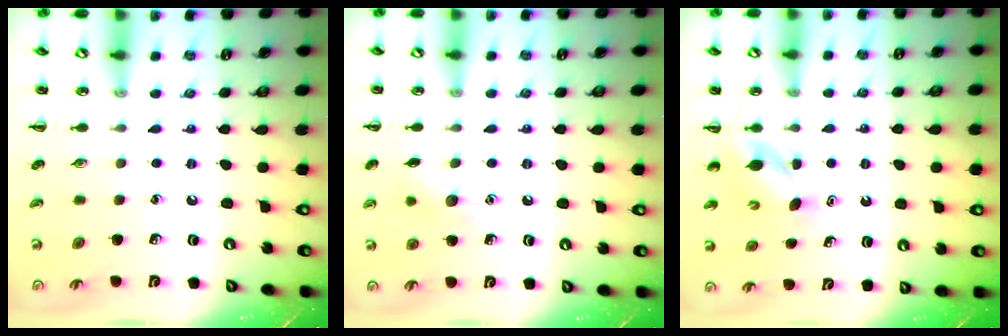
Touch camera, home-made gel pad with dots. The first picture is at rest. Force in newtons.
{"total": 7.3, "press": 7.1, "slide": 1.6}
{"total": 4.4, "press": 4.3, "slide": 1.0}